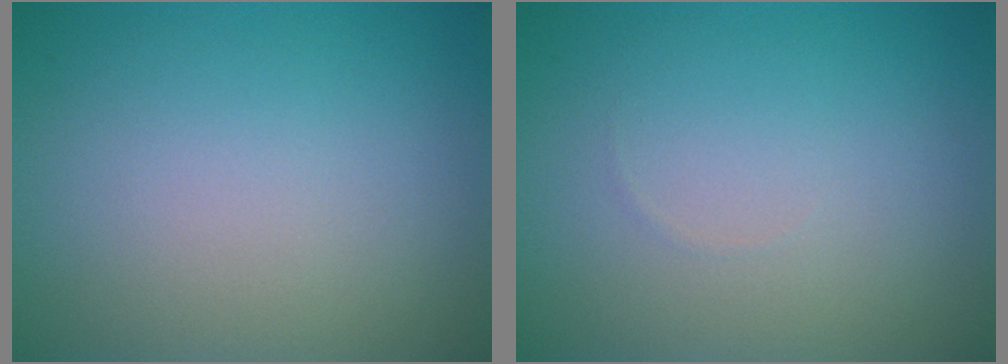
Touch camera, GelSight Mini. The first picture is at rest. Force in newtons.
{"total": 0.0}